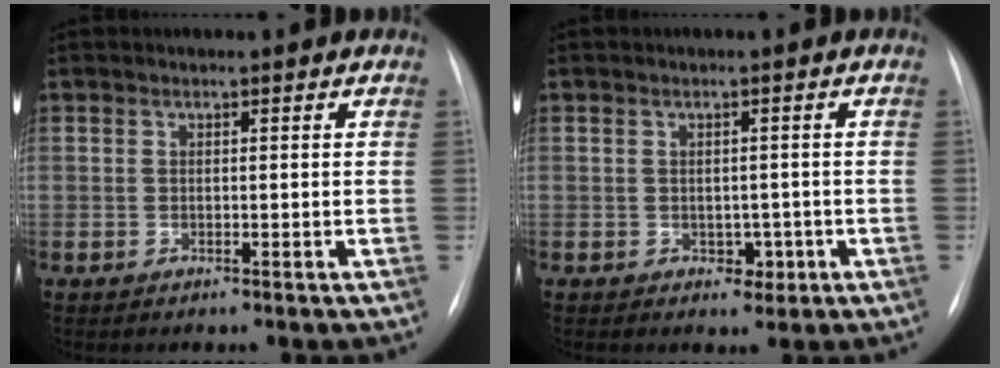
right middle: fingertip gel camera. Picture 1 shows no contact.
{"total": 2.4, "force": [-0.8, 1.9, 1.2], "torque": [-0.011, 0.003, -0.004]}